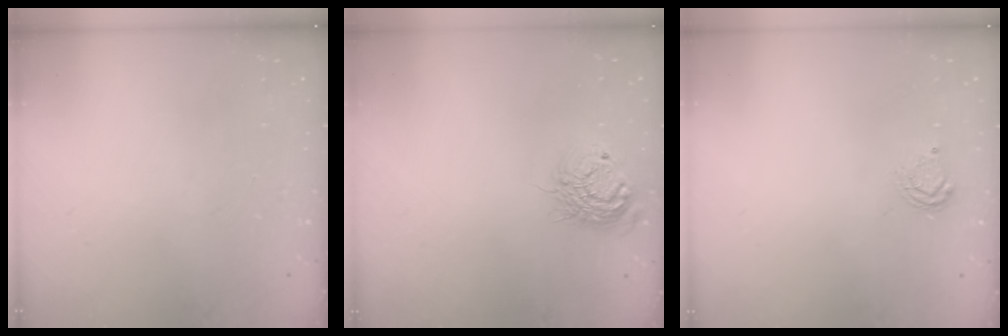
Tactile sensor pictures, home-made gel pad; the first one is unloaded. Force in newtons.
{"total": 12.6, "press": 12.5, "slide": 1.2}
{"total": 6.0, "press": 5.9, "slide": 0.7}